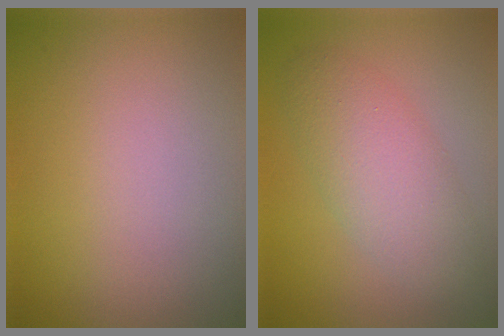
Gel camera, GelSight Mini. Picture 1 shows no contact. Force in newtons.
{"total": 4.4, "press": 4.4, "slide": 0.1}